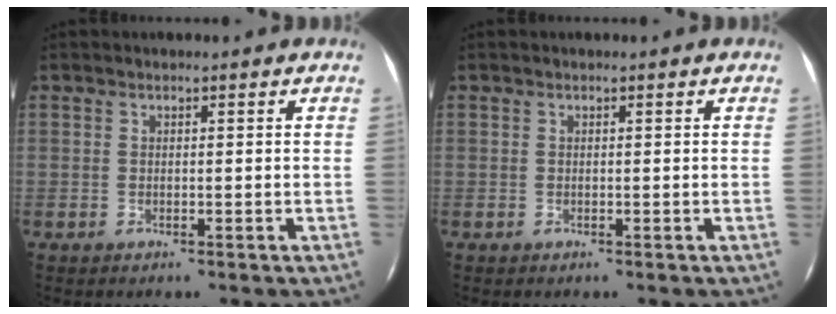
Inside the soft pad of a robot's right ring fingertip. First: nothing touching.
{"total": 0.0}